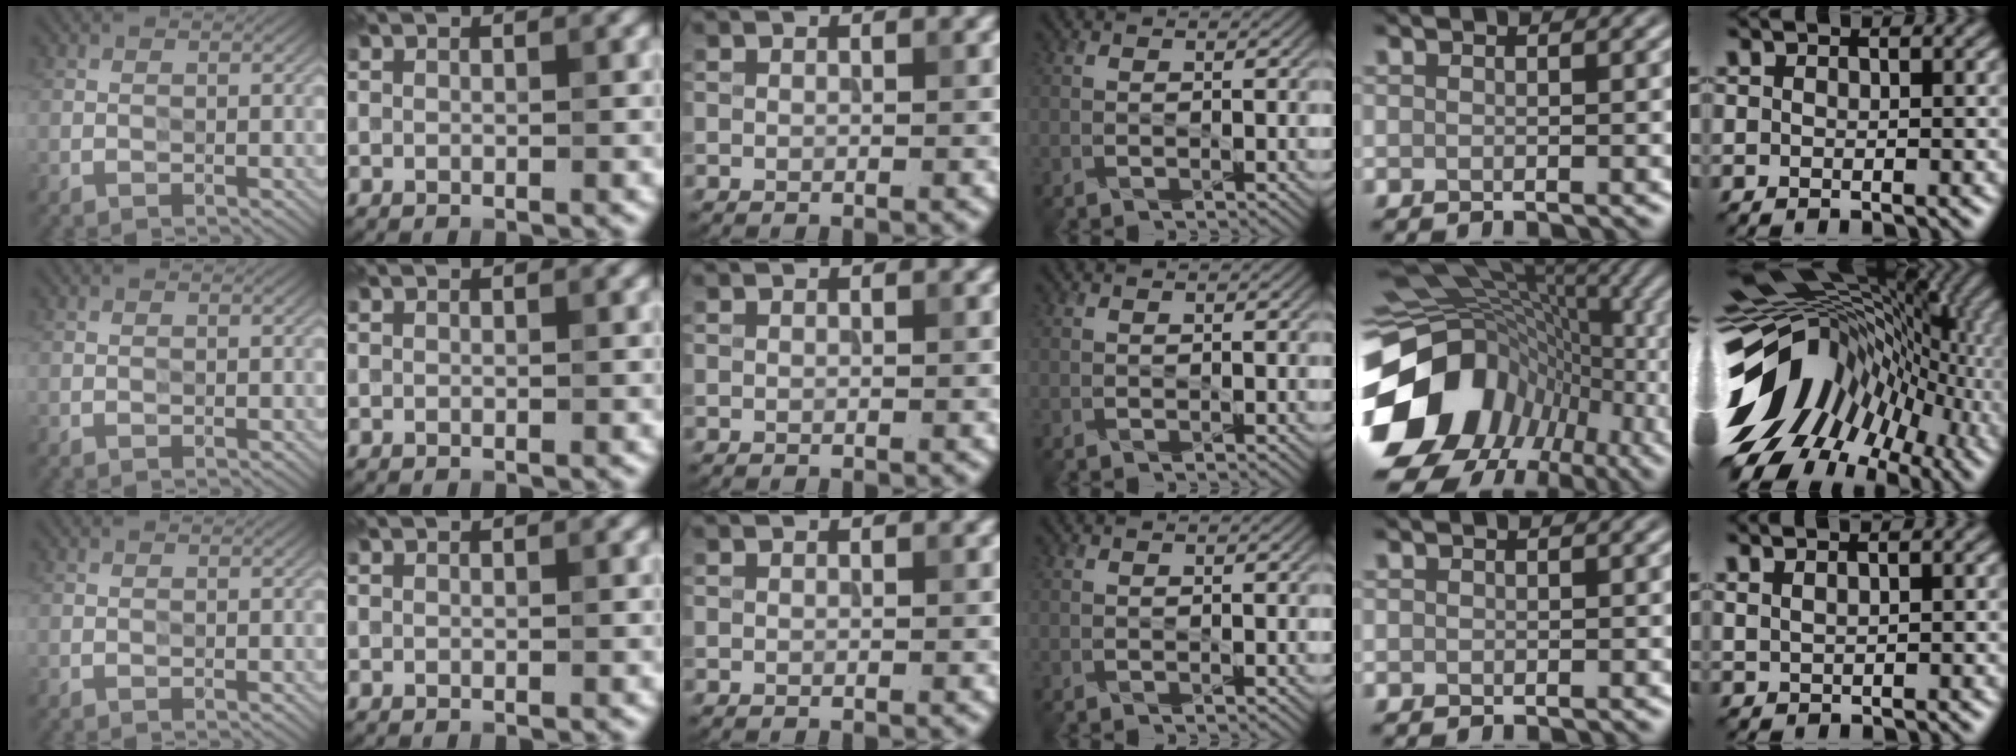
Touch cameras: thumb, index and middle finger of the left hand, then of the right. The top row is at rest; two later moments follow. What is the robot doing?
{"motion": "press", "object": "sticky note"}